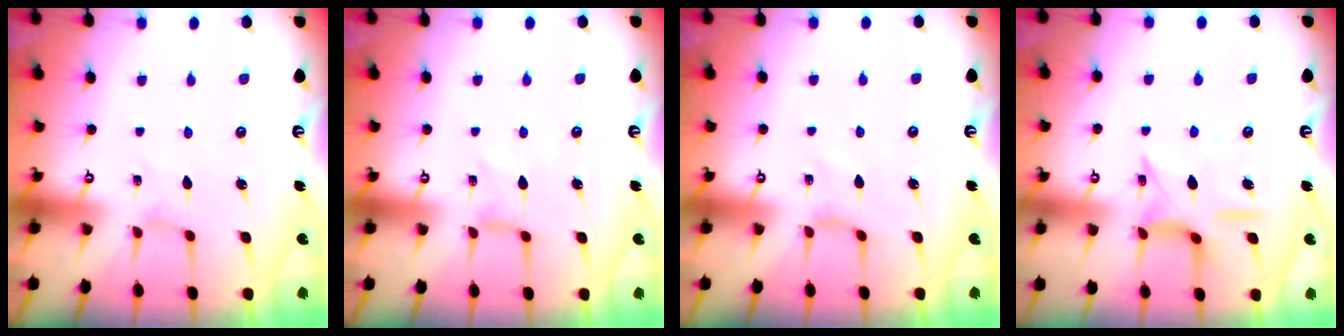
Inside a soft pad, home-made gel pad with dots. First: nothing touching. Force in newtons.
{"total": 0.0}
{"total": 1.2, "press": 1.1, "slide": 0.4}
{"total": 10.7, "press": 10.7, "slide": 0.8}